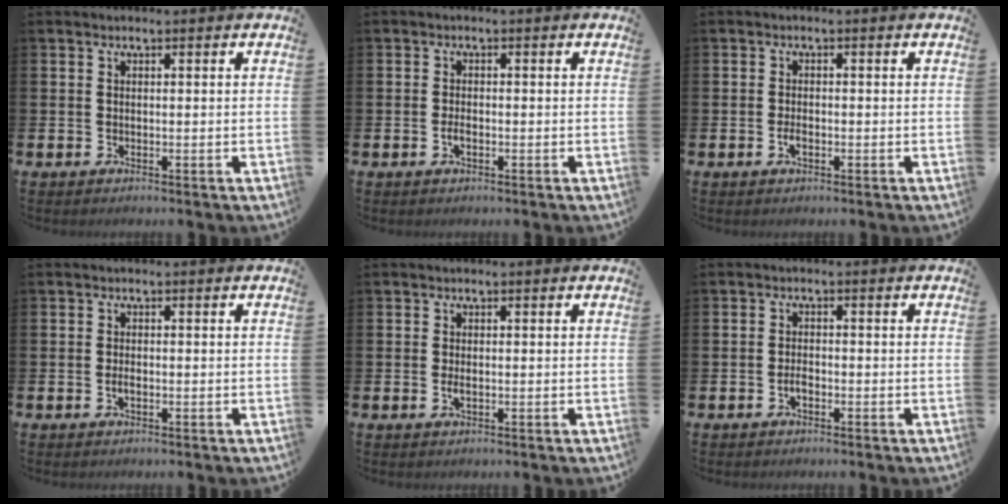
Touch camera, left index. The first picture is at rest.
{"total": 1.4, "force": [-0.5, 0.7, 1.1], "torque": [-0.028, 0.003, -0.009]}
{"total": 1.5, "force": [-0.6, 0.7, 1.1], "torque": [-0.028, 0.002, -0.010]}
{"total": 1.1, "force": [-0.3, 0.5, 0.9], "torque": [-0.024, 0.003, -0.005]}
{"total": 1.3, "force": [-0.1, 0.5, 1.2], "torque": [-0.022, 0.001, -0.004]}
{"total": 1.6, "force": [-0.8, 0.8, 1.1], "torque": [-0.029, 0.004, -0.014]}